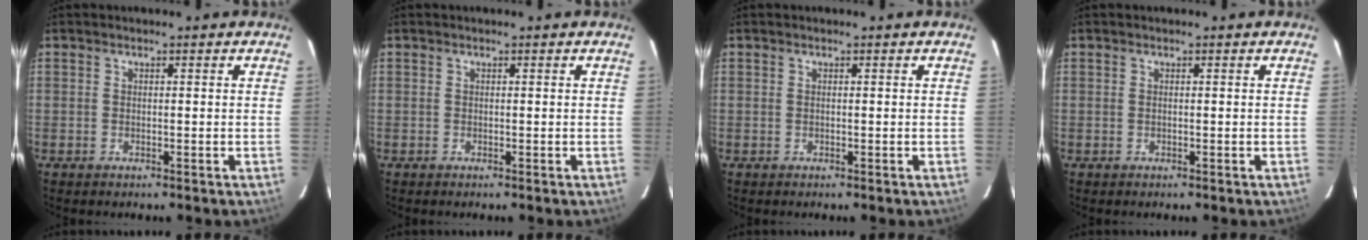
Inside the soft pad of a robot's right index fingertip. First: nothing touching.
{"total": 0.0}
{"total": 0.0}
{"total": 0.0}